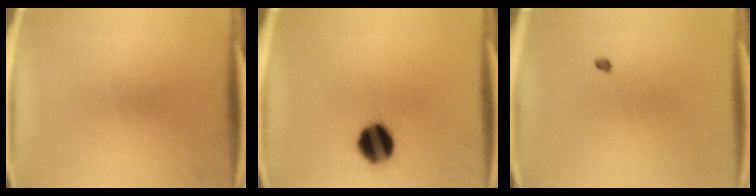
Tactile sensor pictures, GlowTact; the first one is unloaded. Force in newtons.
{"total": 11.7}
{"total": 0.9}